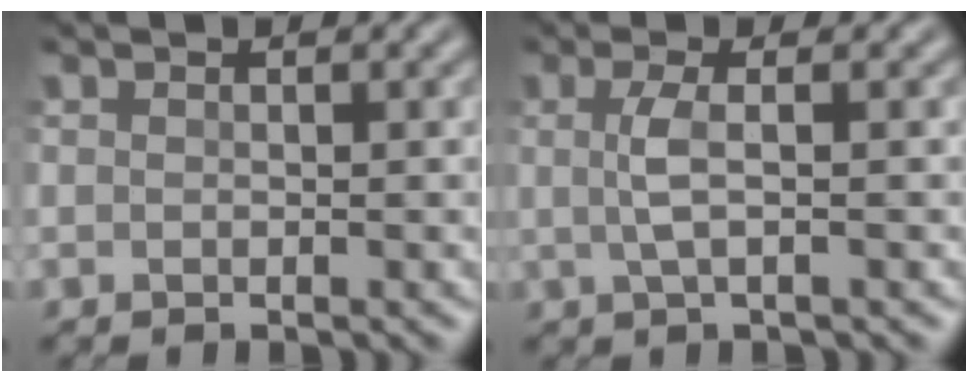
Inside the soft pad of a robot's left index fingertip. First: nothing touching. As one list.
[{"total": 2.2, "force": [0.1, 0.2, 2.2], "torque": [-0.052, 0.000, 0.001]}]